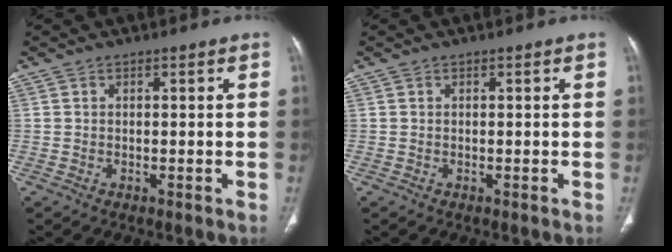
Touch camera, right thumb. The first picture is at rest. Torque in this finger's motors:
{"motor_torque": [0.00, 0.00, 0.00, 0.00, 0.00]}